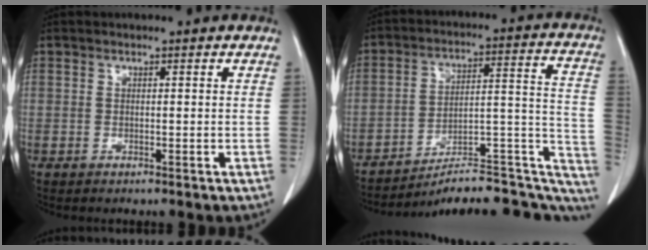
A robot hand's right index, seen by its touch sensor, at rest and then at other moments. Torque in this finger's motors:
{"motor_torque": [-1.12, -1.02, -1.06, -0.21]}